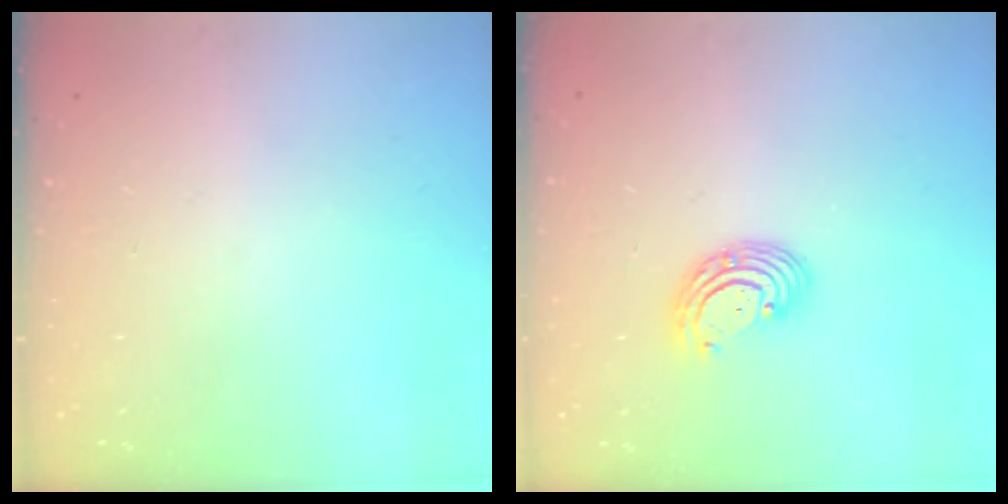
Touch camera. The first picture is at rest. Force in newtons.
{"total": 5.8, "press": 5.8, "slide": 0.7}